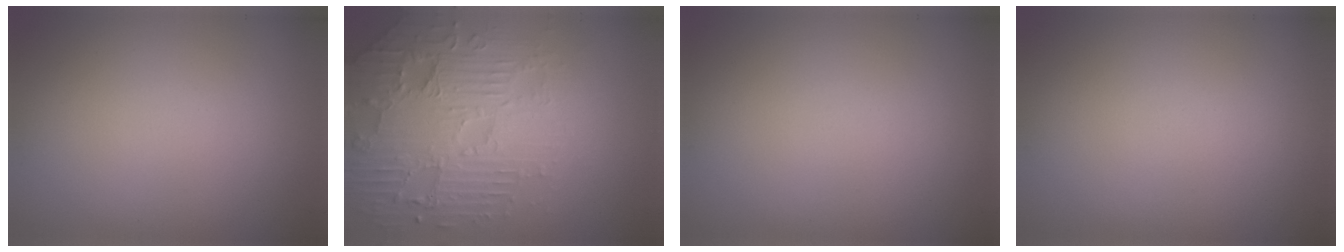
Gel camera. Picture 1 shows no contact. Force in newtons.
{"total": 6.2, "press": 5.0, "slide": 3.7}
{"total": 0.0}
{"total": 0.0}